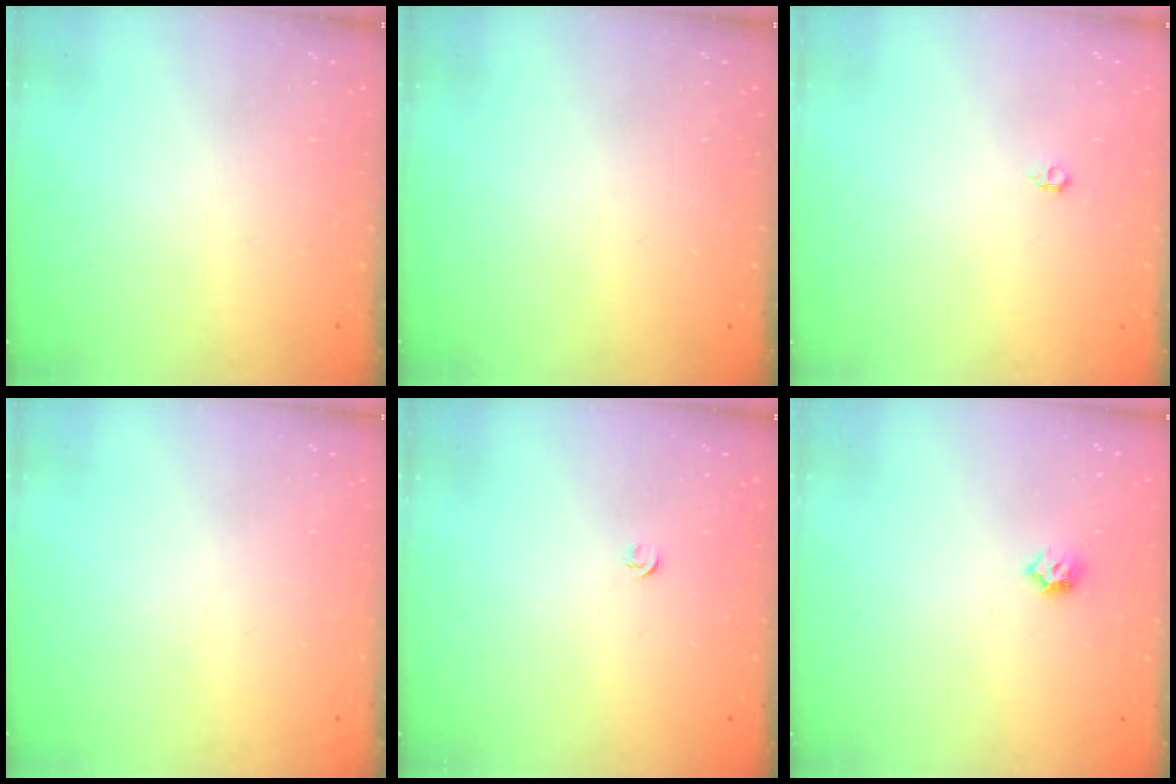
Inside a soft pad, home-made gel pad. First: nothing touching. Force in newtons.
{"total": 0.0}
{"total": 3.6, "press": 3.5, "slide": 0.8}
{"total": 0.0}
{"total": 2.7, "press": 2.6, "slide": 0.6}
{"total": 4.0, "press": 3.9, "slide": 0.8}